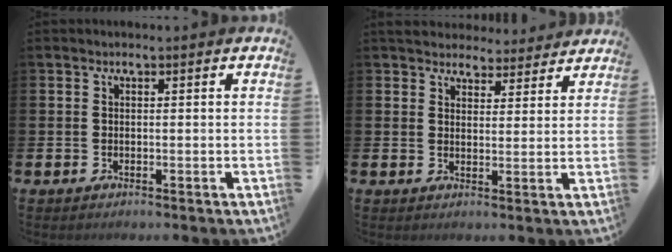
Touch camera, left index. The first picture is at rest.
{"total": 4.6, "force": [4.4, 1.3, 0.2], "torque": [-0.018, -0.028, 0.080]}